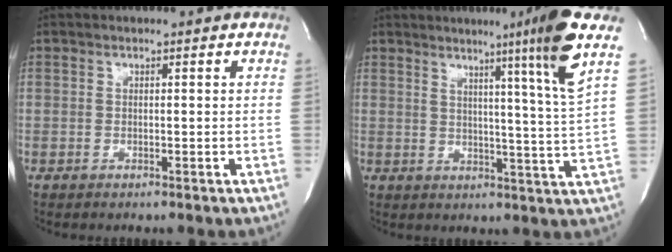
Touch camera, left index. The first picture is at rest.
{"total": 9.9, "force": [5.4, -3.7, 7.5], "torque": [-0.119, -0.042, 0.076]}